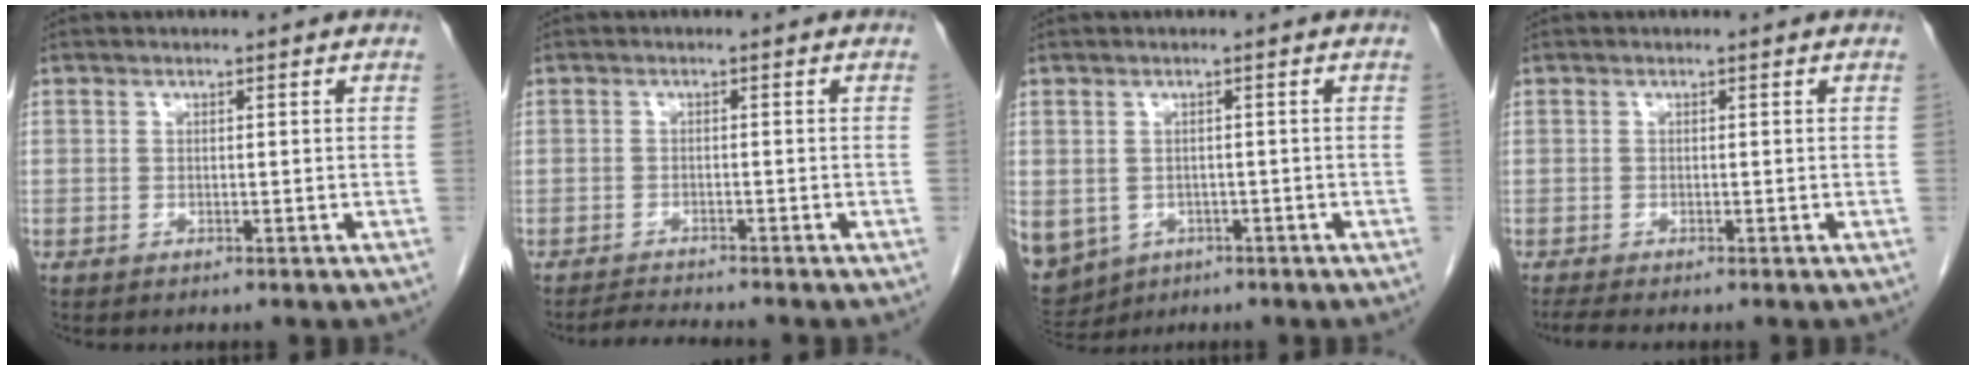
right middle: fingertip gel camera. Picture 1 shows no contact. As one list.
[{"total": 3.5, "force": [-3.3, -0.6, 0.8], "torque": [-0.018, -0.017, -0.055]}, {"total": 18.0, "force": [-7.0, 15.2, 6.8], "torque": [-0.260, -0.012, -0.090]}, {"total": 2.0, "force": [-1.8, -0.1, 1.0], "torque": [-0.024, -0.007, -0.032]}]